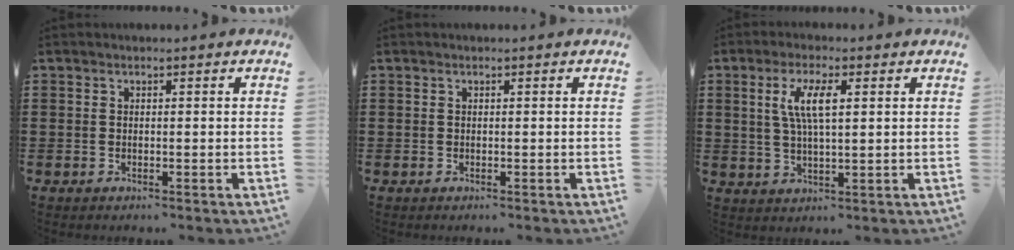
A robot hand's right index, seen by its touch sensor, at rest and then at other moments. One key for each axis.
{"total": 0.0}
{"total": 5.8, "fx": 1.5, "fy": 1.7, "fz": 5.3, "tx": -0.110, "ty": 0.007, "tz": 0.024}